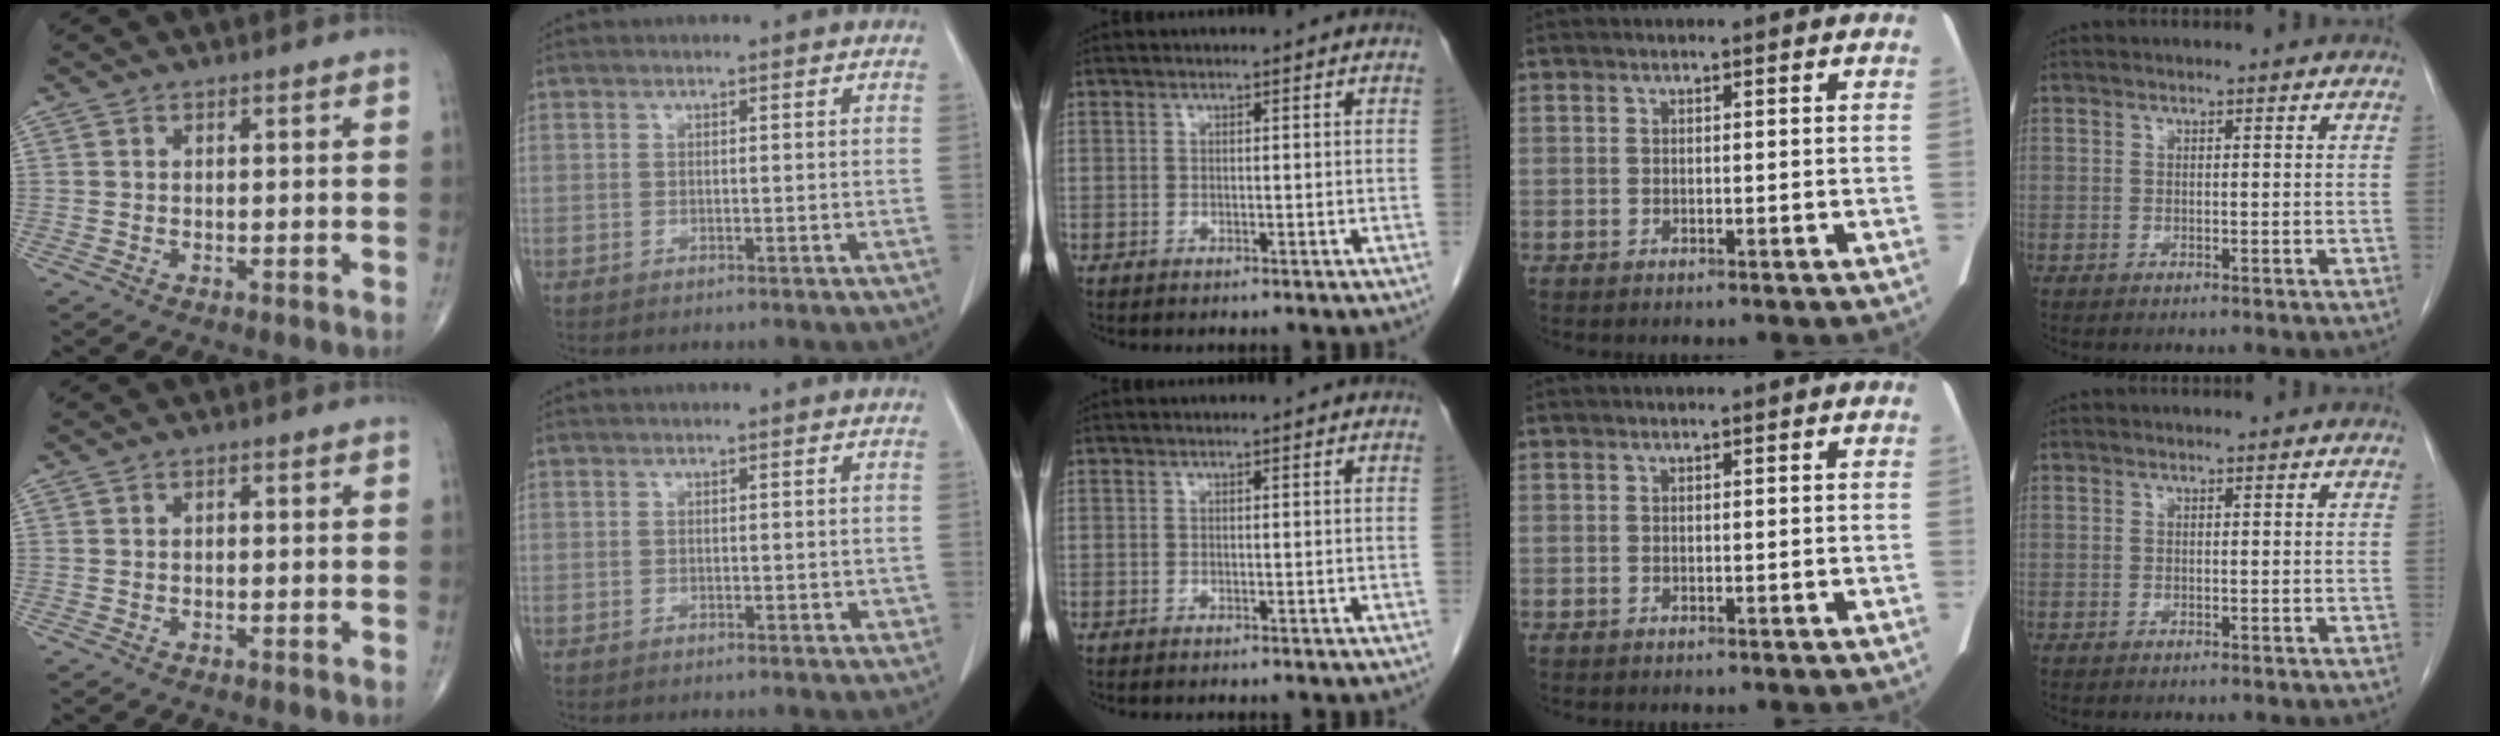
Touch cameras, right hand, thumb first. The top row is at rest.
{"thumb": {"total": 0.8, "force": [0.1, 0.5, 0.6], "torque": [-0.011, 0.003, 0.001]}, "index": {"total": 1.4, "force": [0.0, 0.7, 1.2], "torque": [-0.014, -0.002, 0.002]}}